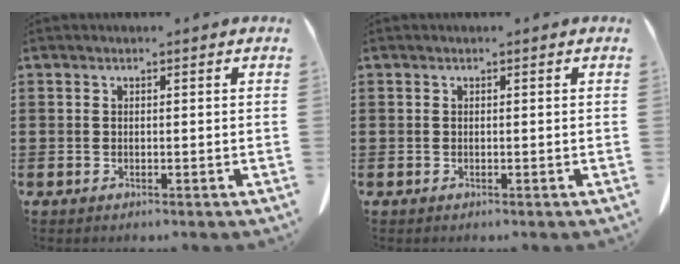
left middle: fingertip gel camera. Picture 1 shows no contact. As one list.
[{"total": 0.0}]